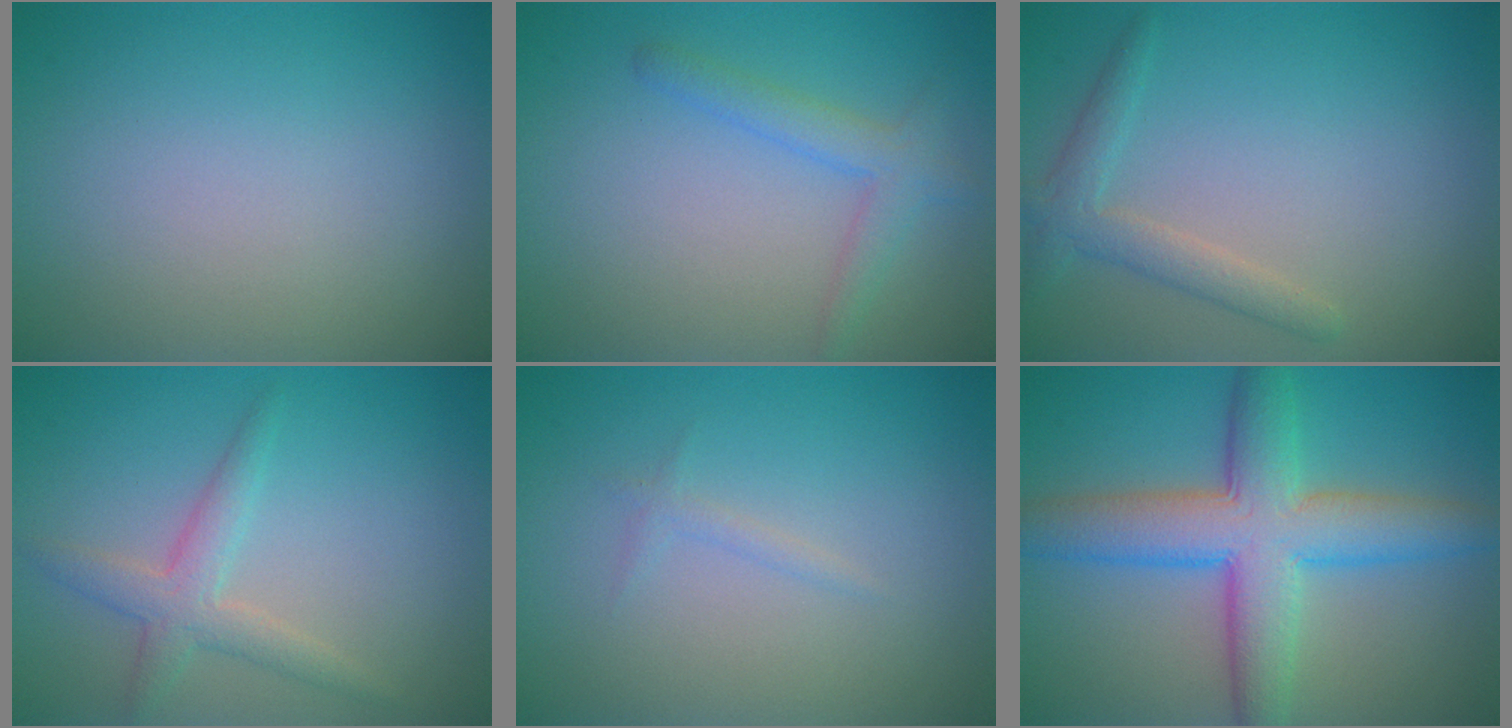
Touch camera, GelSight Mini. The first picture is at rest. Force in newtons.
{"total": 2.5, "press": 2.5, "slide": 0.1}
{"total": 2.3, "press": 2.3, "slide": 0.2}
{"total": 2.7, "press": 2.7, "slide": 0.2}
{"total": 0.7, "press": 0.7, "slide": 0.1}
{"total": 8.0, "press": 8.0, "slide": 0.2}